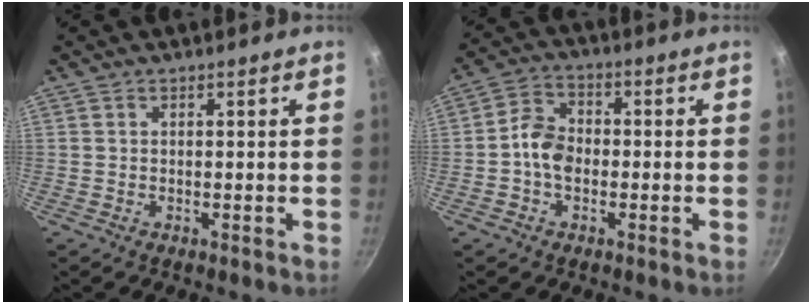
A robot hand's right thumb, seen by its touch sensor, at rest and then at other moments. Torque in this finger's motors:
{"motor_torque": [0.09, 0.08, 0.18, 0.04, 0.03]}